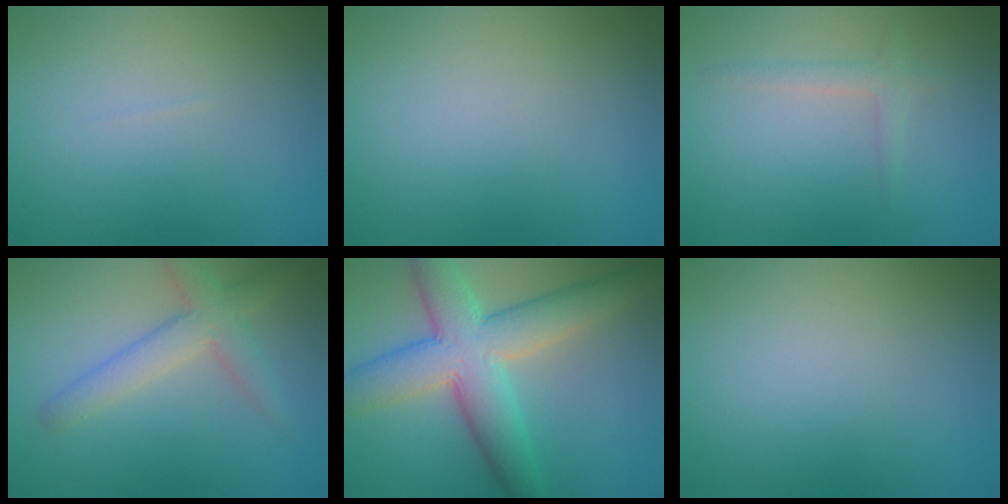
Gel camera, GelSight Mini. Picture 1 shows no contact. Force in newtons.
{"total": 0.0}
{"total": 1.3, "press": 1.3, "slide": 0.0}
{"total": 3.7, "press": 3.6, "slide": 0.2}
{"total": 8.8, "press": 8.8, "slide": 0.2}
{"total": 0.0}